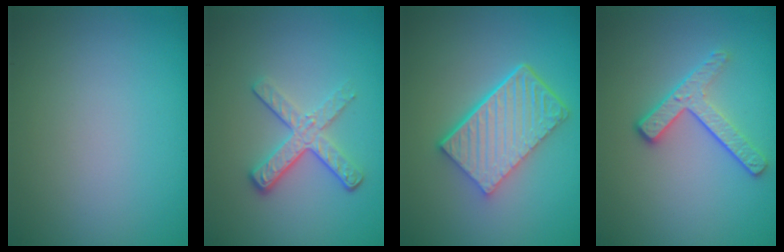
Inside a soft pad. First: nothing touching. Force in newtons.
{"total": 3.5, "press": 2.5, "slide": 2.4}
{"total": 6.4, "press": 4.4, "slide": 4.6}
{"total": 3.1, "press": 2.5, "slide": 1.8}